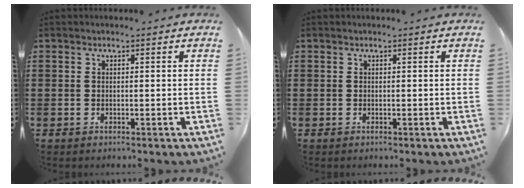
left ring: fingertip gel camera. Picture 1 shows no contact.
{"total": 0.0}